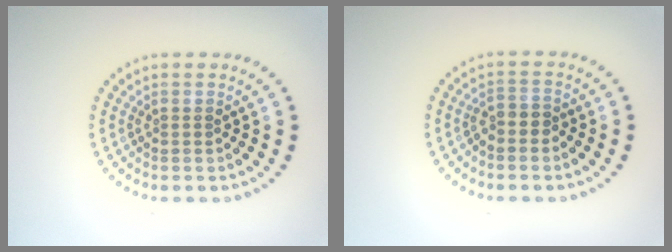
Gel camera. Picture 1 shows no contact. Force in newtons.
{"total": 1.2, "press": 0.8, "slide": 0.8}